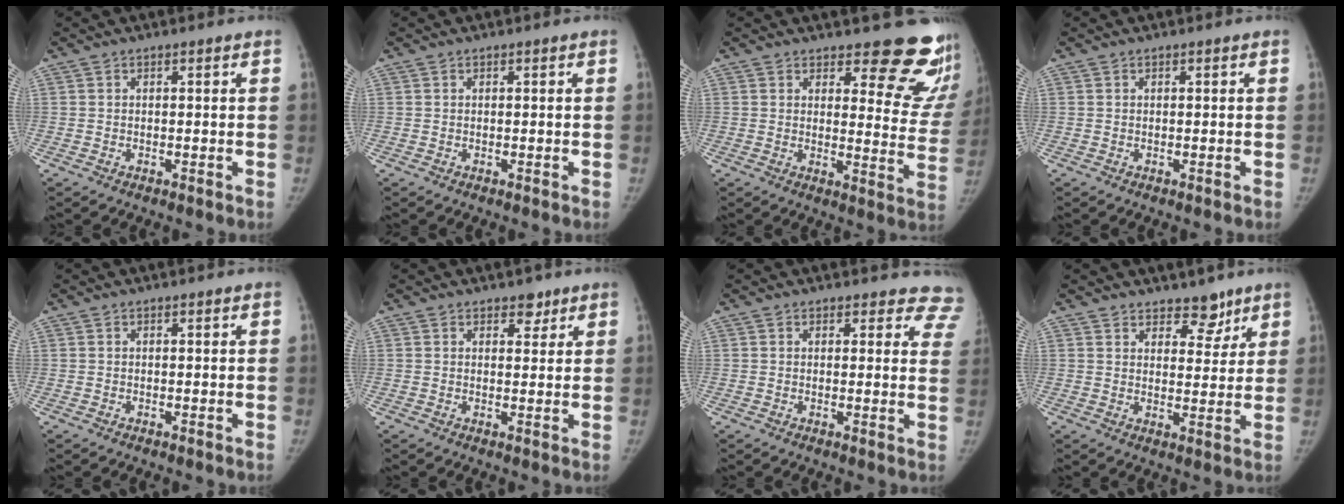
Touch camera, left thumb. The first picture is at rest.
{"total": 0.0}
{"total": 15.3, "force": [13.2, 5.2, 5.8], "torque": [-0.013, -0.125, 0.135]}
{"total": 0.0}
{"total": 0.0}
{"total": 2.7, "force": [1.9, 1.6, 1.0], "torque": [0.005, -0.010, 0.025]}
{"total": 8.6, "force": [7.9, 3.4, 0.2], "torque": [0.063, -0.038, 0.047]}
{"total": 5.5, "force": [4.3, 3.0, 1.7], "torque": [0.012, -0.029, 0.065]}